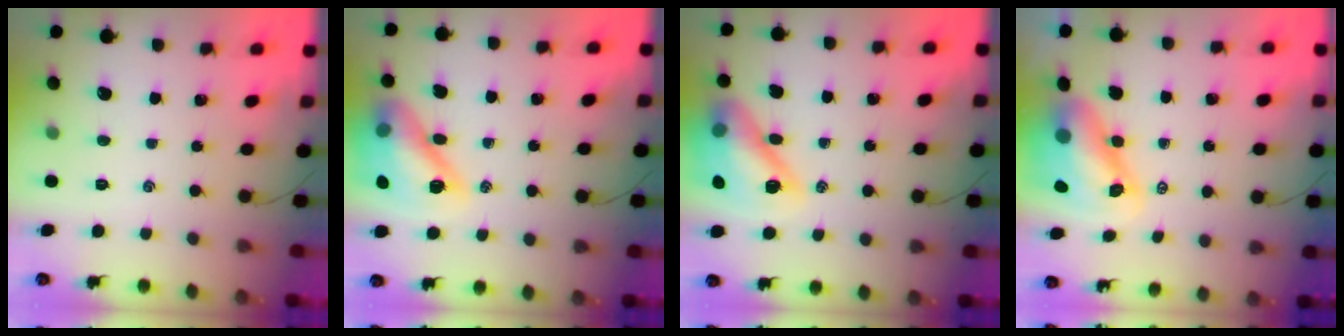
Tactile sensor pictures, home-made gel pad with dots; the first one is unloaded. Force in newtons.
{"total": 16.6, "press": 16.5, "slide": 2.6}
{"total": 16.6, "press": 16.5, "slide": 2.6}
{"total": 10.4, "press": 9.9, "slide": 3.0}